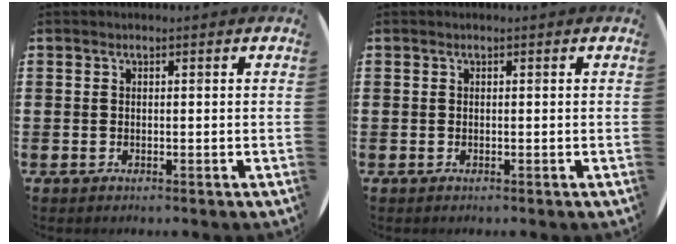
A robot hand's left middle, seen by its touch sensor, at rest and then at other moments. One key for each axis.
{"total": 0.0}